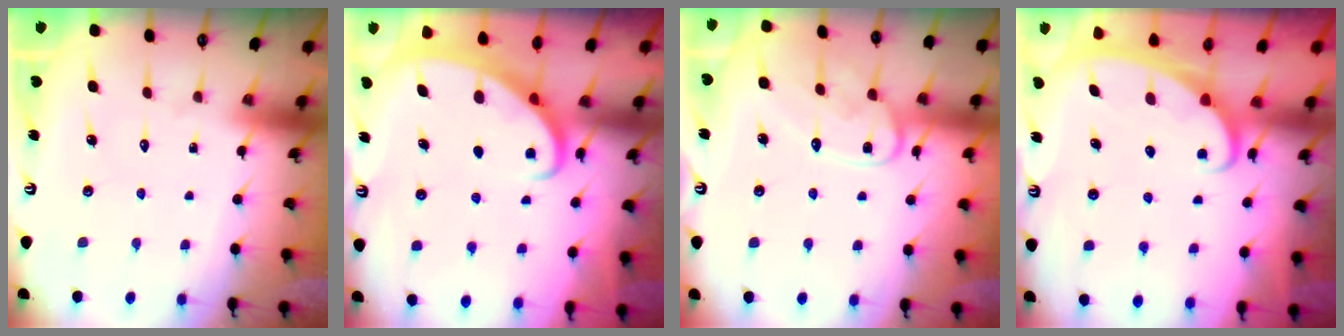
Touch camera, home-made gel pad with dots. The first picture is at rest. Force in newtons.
{"total": 2.6, "press": 2.6, "slide": 0.3}
{"total": 12.0, "press": 12.0, "slide": 0.7}
{"total": 2.5, "press": 2.5, "slide": 0.3}